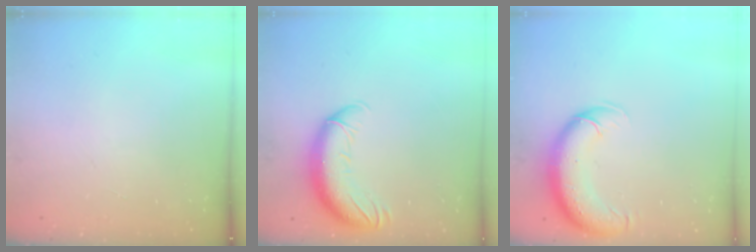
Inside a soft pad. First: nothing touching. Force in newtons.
{"total": 12.8, "press": 12.4, "slide": 3.1}
{"total": 11.0, "press": 10.6, "slide": 2.8}